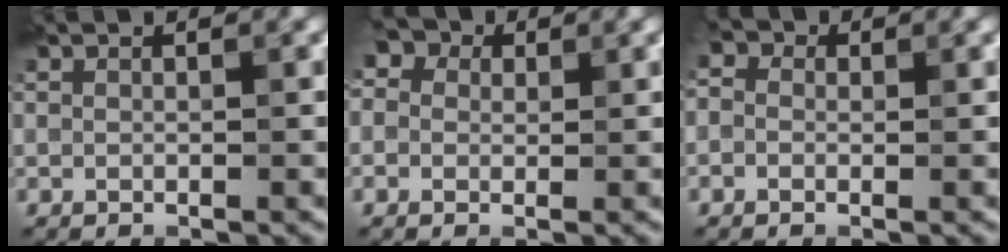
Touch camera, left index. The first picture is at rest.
{"total": 5.4, "force": [2.3, 4.0, 2.8], "torque": [-0.042, 0.032, -0.009]}
{"total": 3.9, "force": [1.1, 3.0, 2.1], "torque": [-0.018, 0.016, -0.025]}